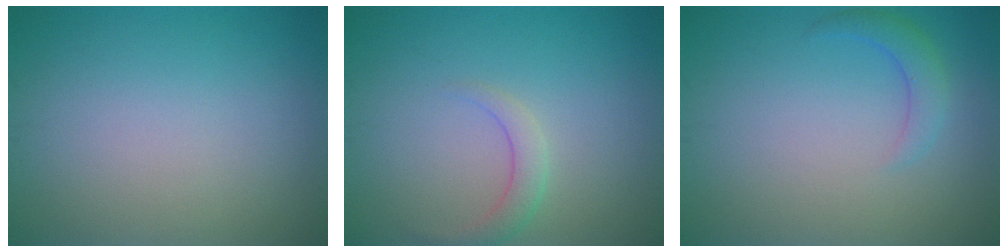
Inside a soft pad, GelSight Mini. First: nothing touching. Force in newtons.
{"total": 1.8, "press": 1.8, "slide": 0.1}
{"total": 2.0, "press": 2.0, "slide": 0.2}